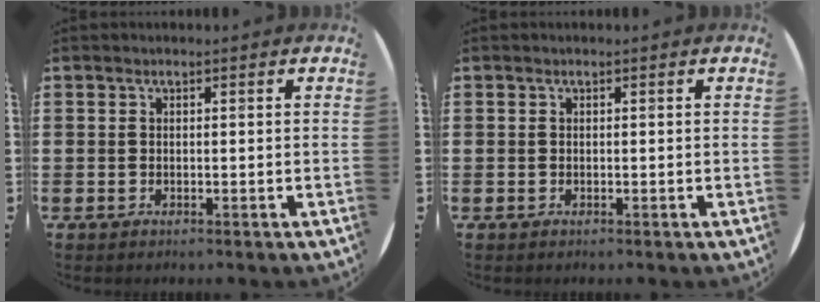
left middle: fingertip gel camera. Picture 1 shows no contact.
{"total": 0.0}